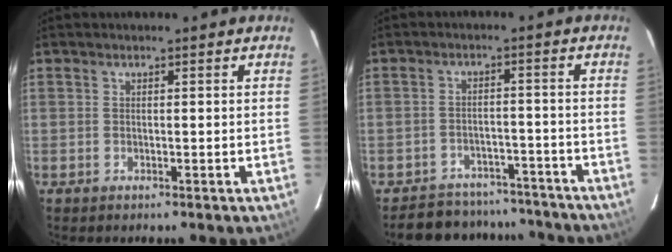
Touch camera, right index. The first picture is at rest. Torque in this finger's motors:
{"motor_torque": [1.04, -1.10, 0.53, 0.08]}